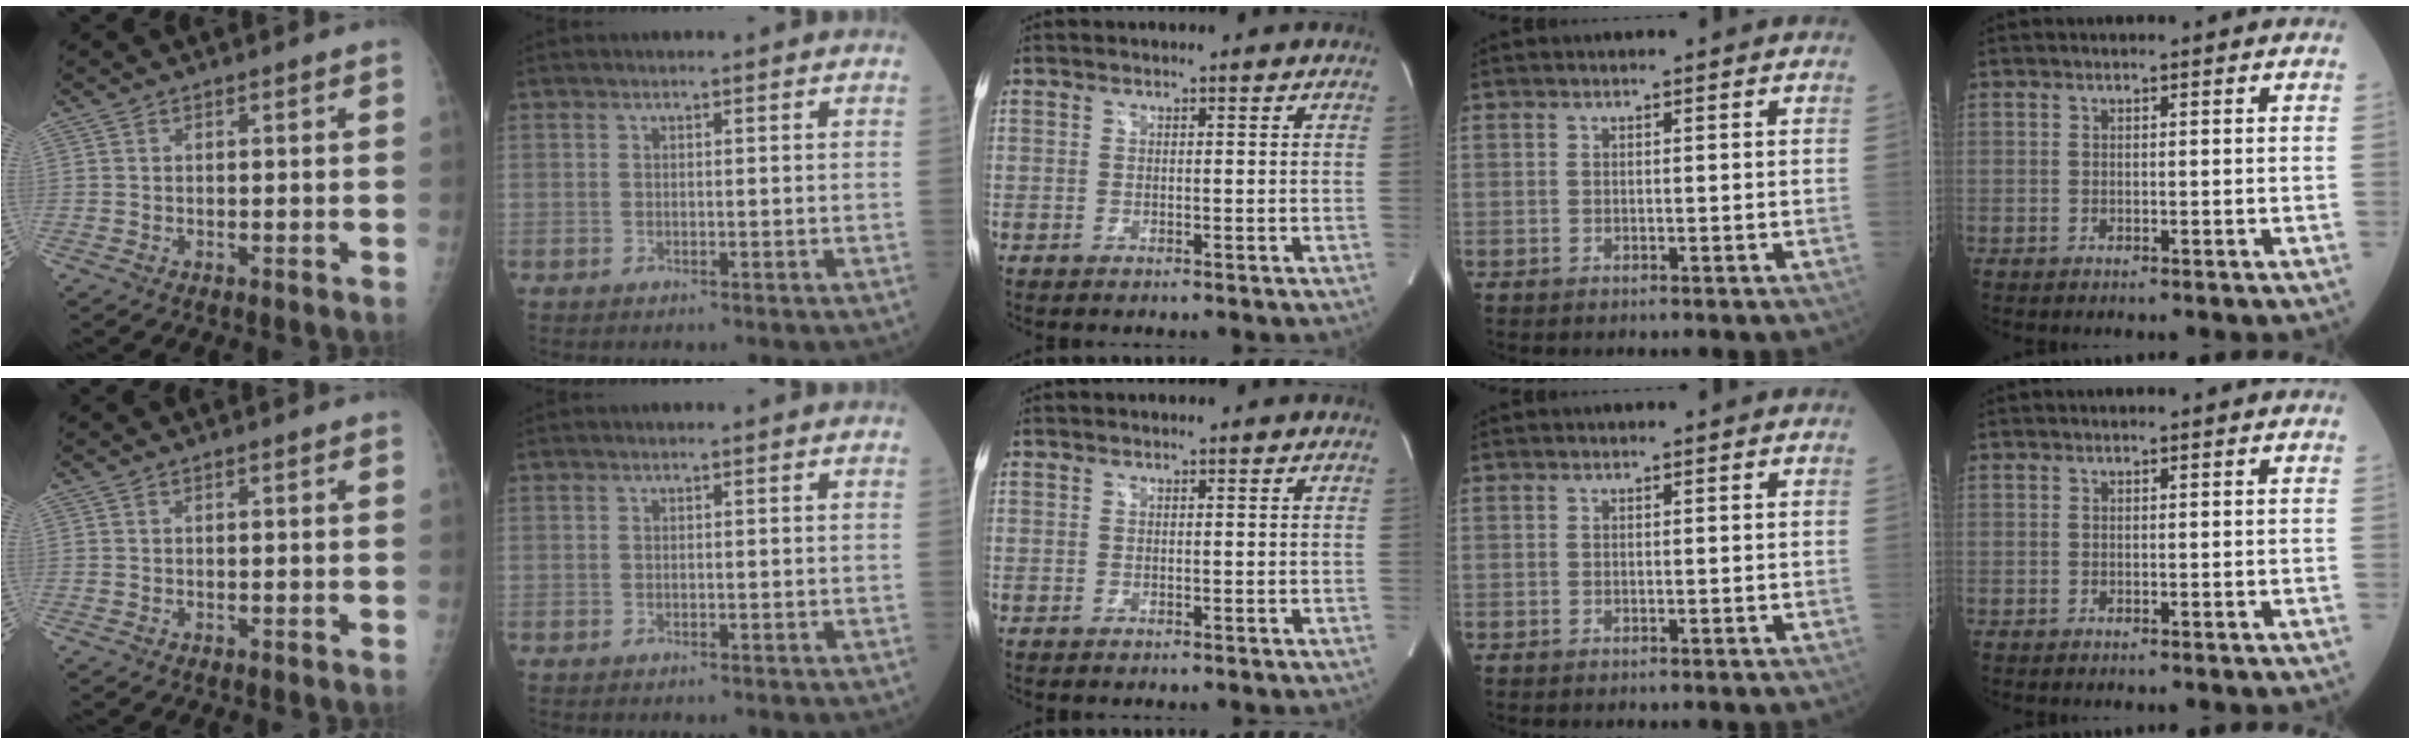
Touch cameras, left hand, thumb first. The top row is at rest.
{}